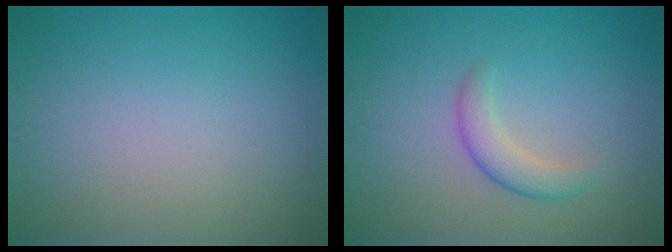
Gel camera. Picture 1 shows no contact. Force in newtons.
{"total": 2.3, "press": 2.3, "slide": 0.1}